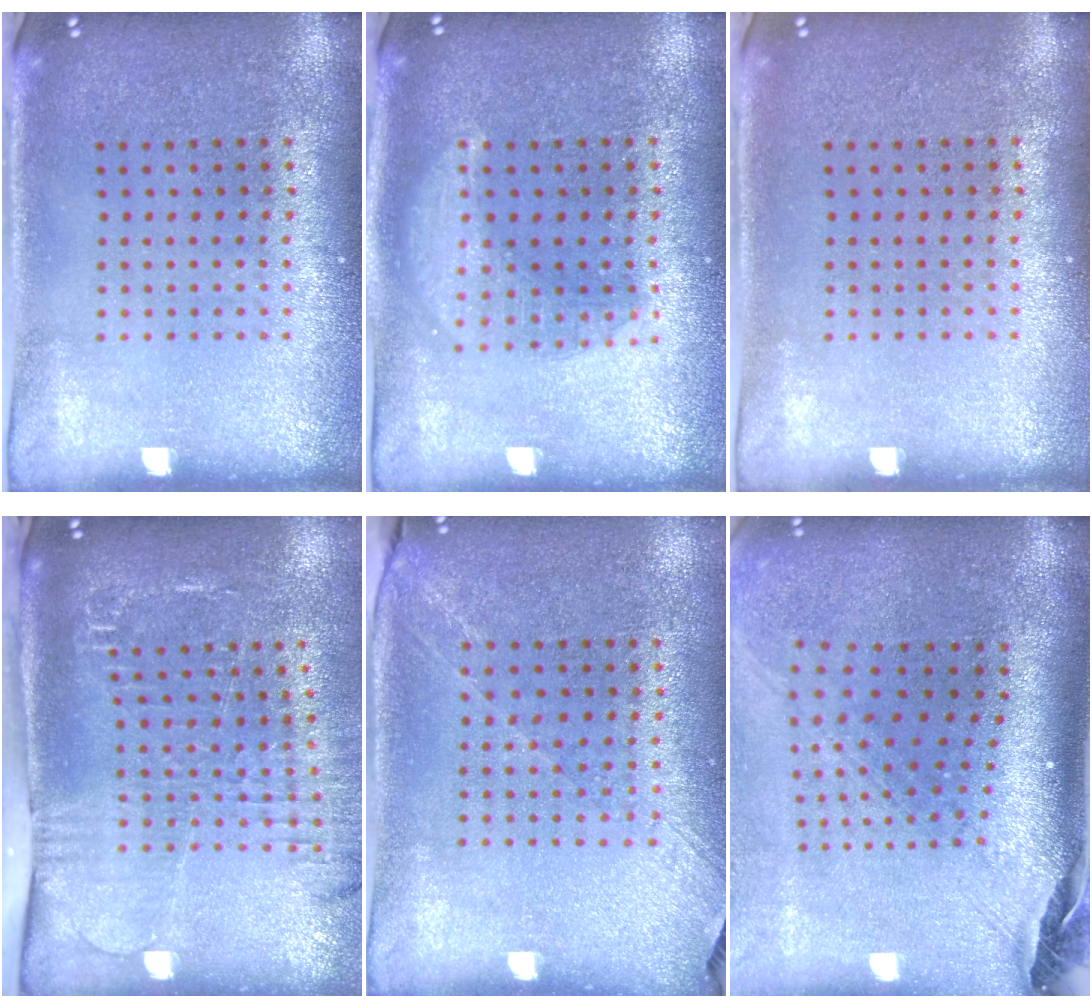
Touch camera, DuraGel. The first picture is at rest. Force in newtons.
{"total": 2.6, "press": 2.6, "slide": 0.4}
{"total": 0.0}
{"total": 2.1, "press": 1.9, "slide": 0.9}
{"total": 1.2, "press": 1.0, "slide": 0.7}
{"total": 2.8, "press": 2.0, "slide": 1.9}